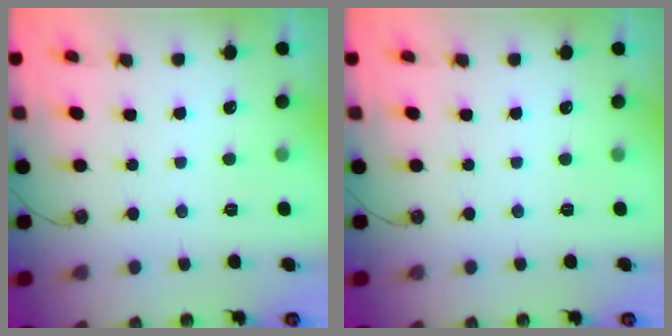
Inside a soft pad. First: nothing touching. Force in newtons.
{"total": 0.0}